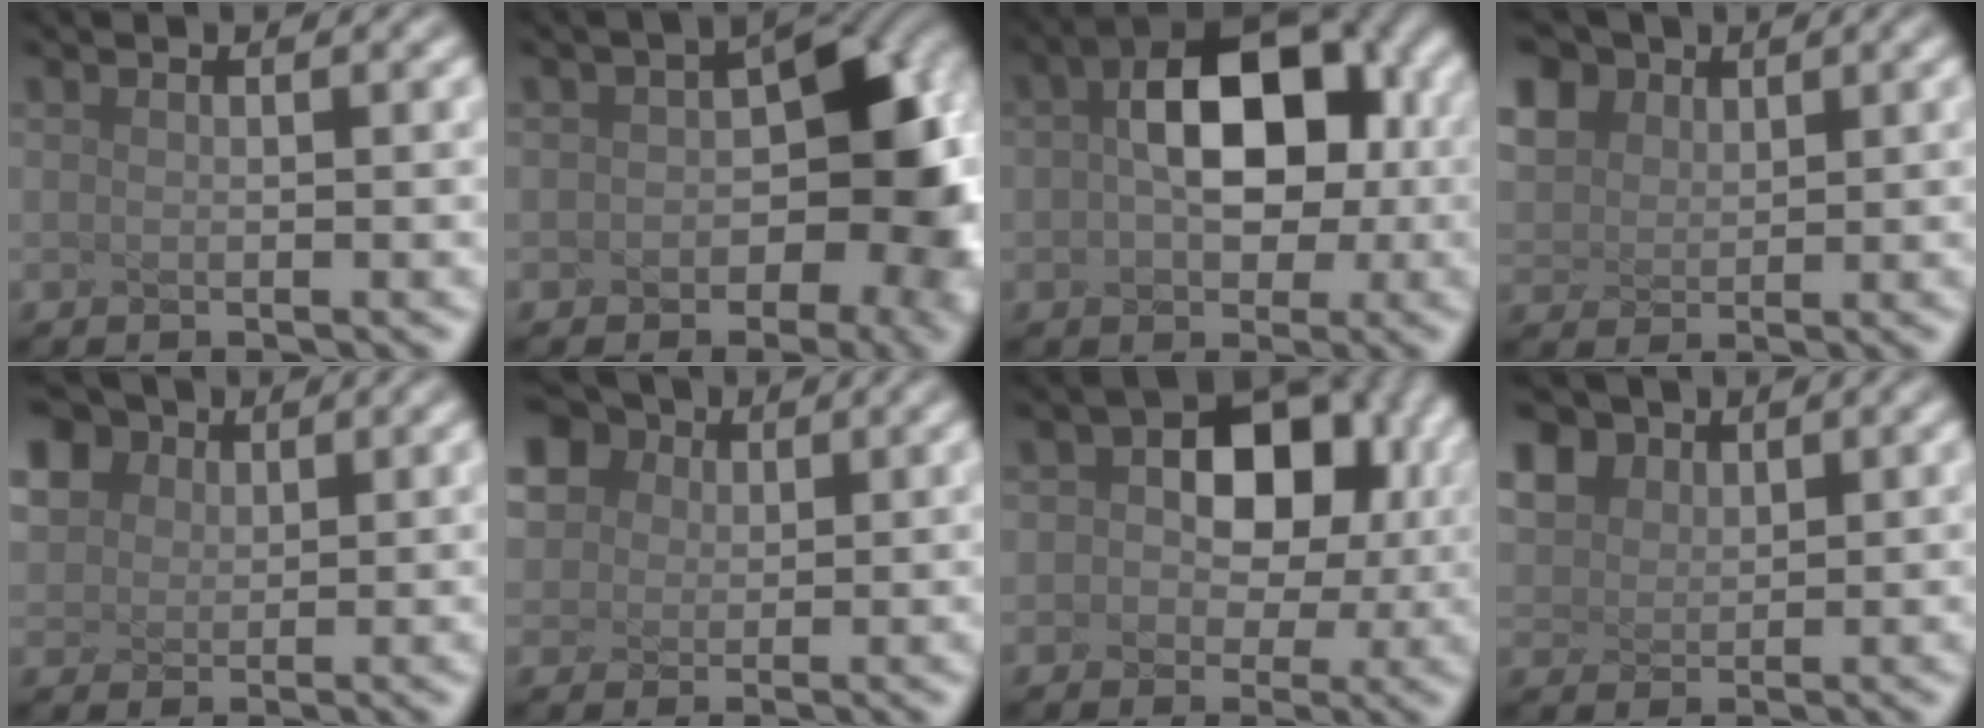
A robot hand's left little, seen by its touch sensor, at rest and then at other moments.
{"total": 7.8, "force": [-2.3, 4.4, 6.0], "torque": [-0.095, -0.013, 0.003]}
{"total": 8.5, "force": [-0.2, 5.2, 6.7], "torque": [-0.130, 0.003, 0.030]}
{"total": 4.8, "force": [3.1, 3.3, 1.7], "torque": [-0.111, 0.016, 0.087]}
{"total": 6.3, "force": [3.5, 4.6, 2.4], "torque": [-0.121, 0.025, 0.098]}
{"total": 5.8, "force": [3.0, 4.6, 2.0], "torque": [-0.106, 0.022, 0.084]}
{"total": 6.6, "force": [0.4, 4.4, 4.9], "torque": [-0.087, 0.001, 0.033]}
{"total": 3.3, "force": [2.2, 2.4, 0.9], "torque": [-0.084, 0.007, 0.076]}